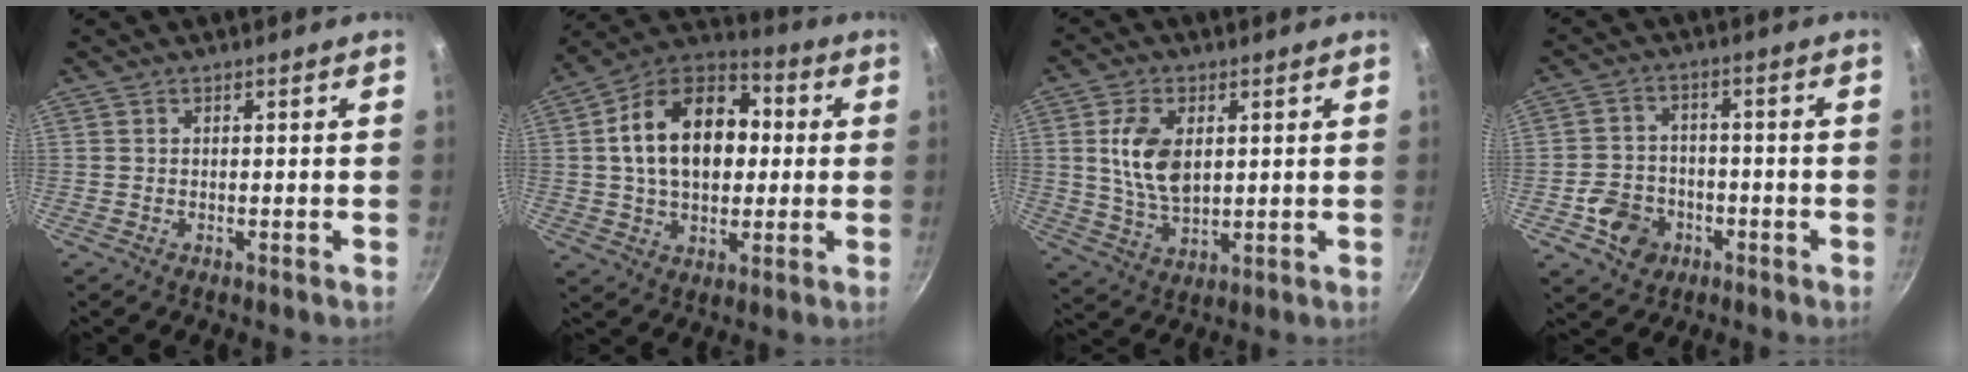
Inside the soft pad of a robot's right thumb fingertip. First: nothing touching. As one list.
[{"total": 19.8, "force": [2.1, 13.4, 14.4], "torque": [-0.208, 0.031, 0.020]}, {"total": 10.3, "force": [2.0, 6.3, 8.0], "torque": [-0.142, -0.013, 0.043]}, {"total": 8.0, "force": [-3.3, 6.6, 3.2], "torque": [-0.037, 0.034, -0.056]}]